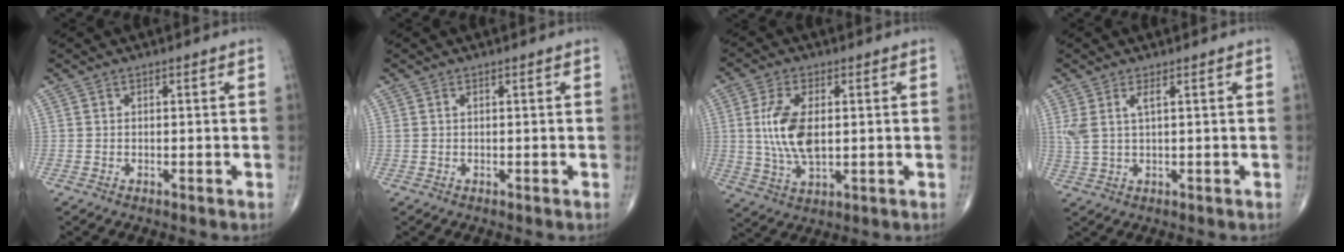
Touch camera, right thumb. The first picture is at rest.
{"total": 0.6, "force": [0.2, 0.2, 0.5], "torque": [-0.018, 0.010, 0.008]}
{"total": 10.3, "force": [1.0, 5.1, 8.9], "torque": [-0.184, -0.008, 0.023]}
{"total": 4.0, "force": [1.4, 1.1, 3.6], "torque": [-0.100, 0.000, 0.038]}